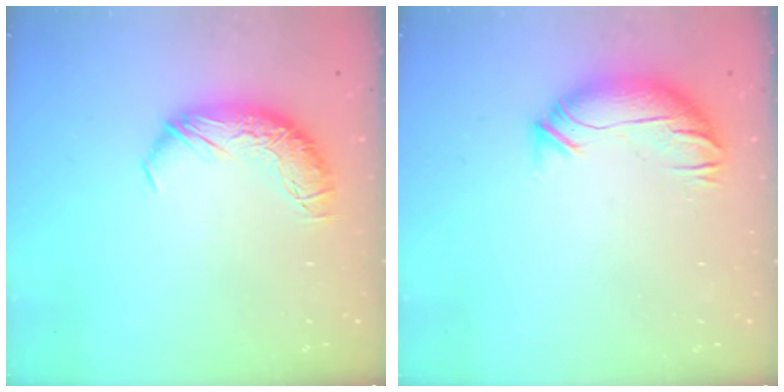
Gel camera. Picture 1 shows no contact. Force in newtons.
{"total": 3.4, "press": 2.7, "slide": 2.1}